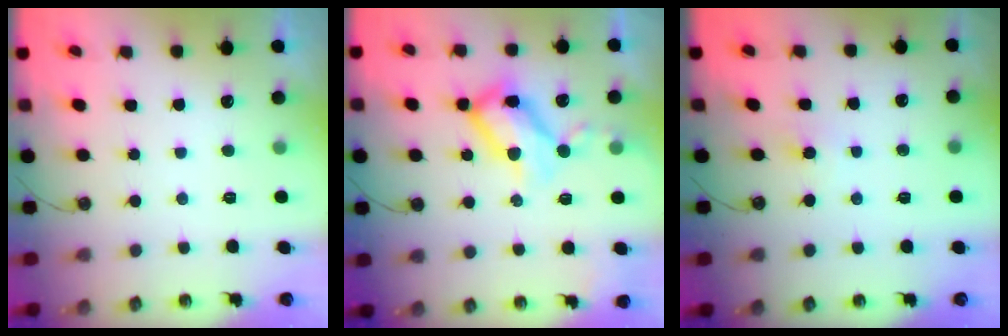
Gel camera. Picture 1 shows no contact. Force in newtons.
{"total": 16.3, "press": 16.2, "slide": 1.3}
{"total": 5.2, "press": 5.1, "slide": 0.6}